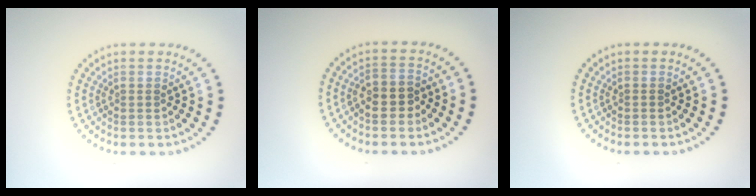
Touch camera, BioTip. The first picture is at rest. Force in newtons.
{"total": 2.5, "press": 2.4, "slide": 0.8}
{"total": 0.0}